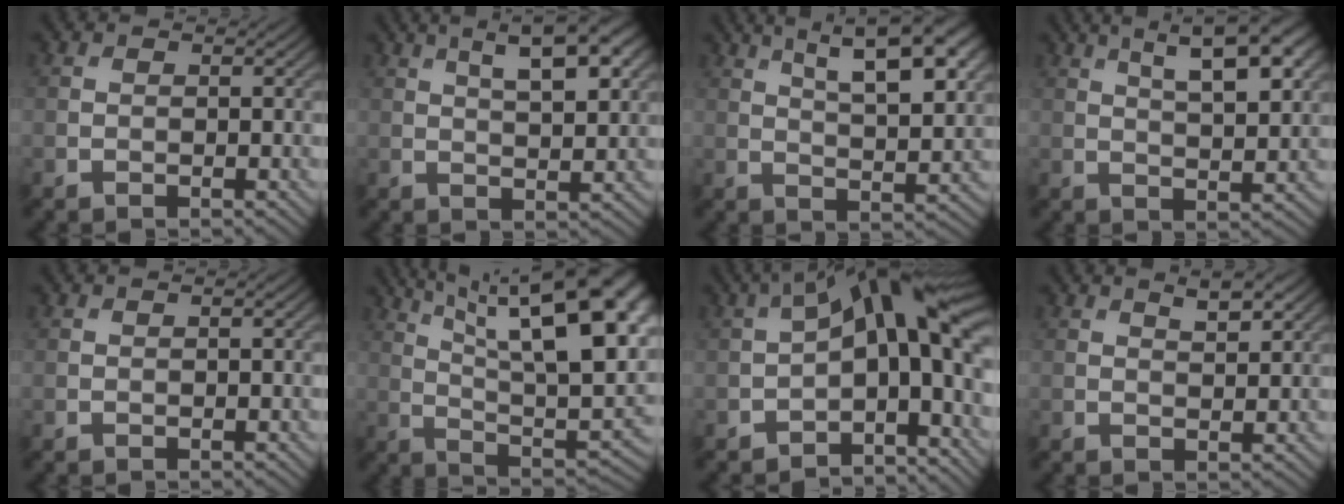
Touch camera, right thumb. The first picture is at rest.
{"total": 9.3, "force": [4.6, 2.8, 7.6], "torque": [-0.121, 0.011, 0.072]}
{"total": 13.5, "force": [7.2, 4.5, 10.5], "torque": [-0.160, 0.014, 0.100]}
{"total": 11.2, "force": [5.9, 3.5, 8.9], "torque": [-0.137, 0.013, 0.084]}
{"total": 0.8, "force": [0.0, 0.2, 0.8], "torque": [-0.013, 0.002, 0.001]}
{"total": 22.3, "force": [9.8, 8.5, 18.1], "torque": [-0.273, 0.049, 0.157]}
{"total": 11.8, "force": [-0.1, 5.7, 10.4], "torque": [-0.151, 0.001, -0.014]}
{"total": 2.9, "force": [1.8, 0.7, 2.1], "torque": [-0.033, -0.004, 0.037]}